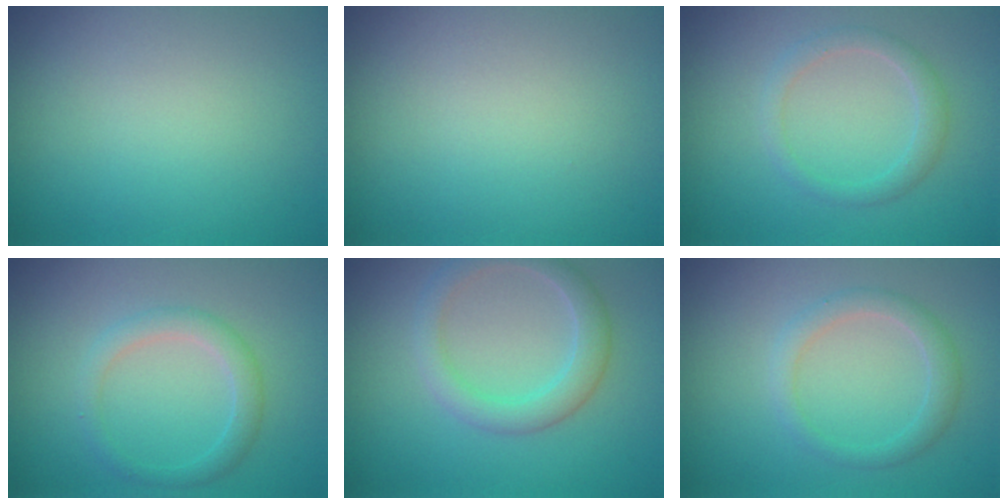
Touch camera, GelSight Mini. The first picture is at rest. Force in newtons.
{"total": 0.0}
{"total": 1.8, "press": 1.8, "slide": 0.1}
{"total": 2.2, "press": 2.2, "slide": 0.2}
{"total": 3.1, "press": 3.1, "slide": 0.1}
{"total": 2.1, "press": 2.1, "slide": 0.2}